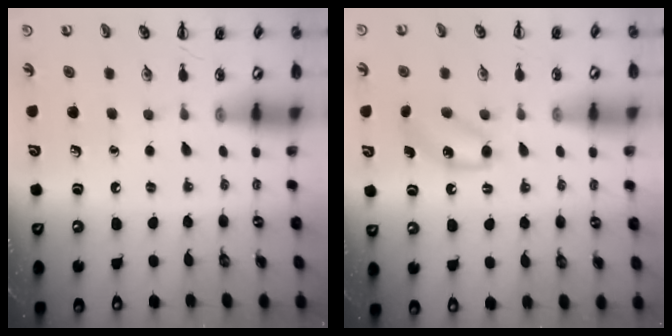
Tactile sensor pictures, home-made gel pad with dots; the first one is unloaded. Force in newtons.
{"total": 5.8, "press": 5.5, "slide": 1.7}